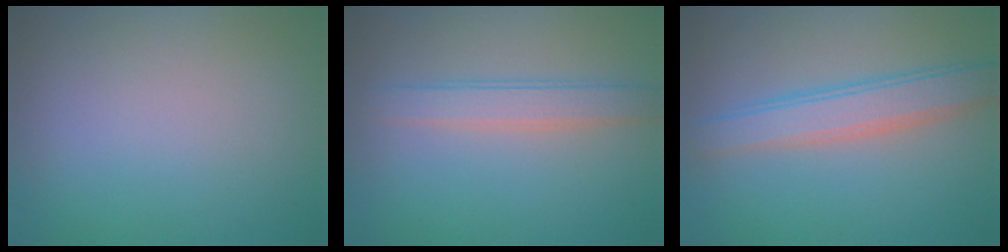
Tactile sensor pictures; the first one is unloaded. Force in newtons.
{"total": 2.7, "press": 2.7, "slide": 0.0}
{"total": 4.1, "press": 4.1, "slide": 0.2}